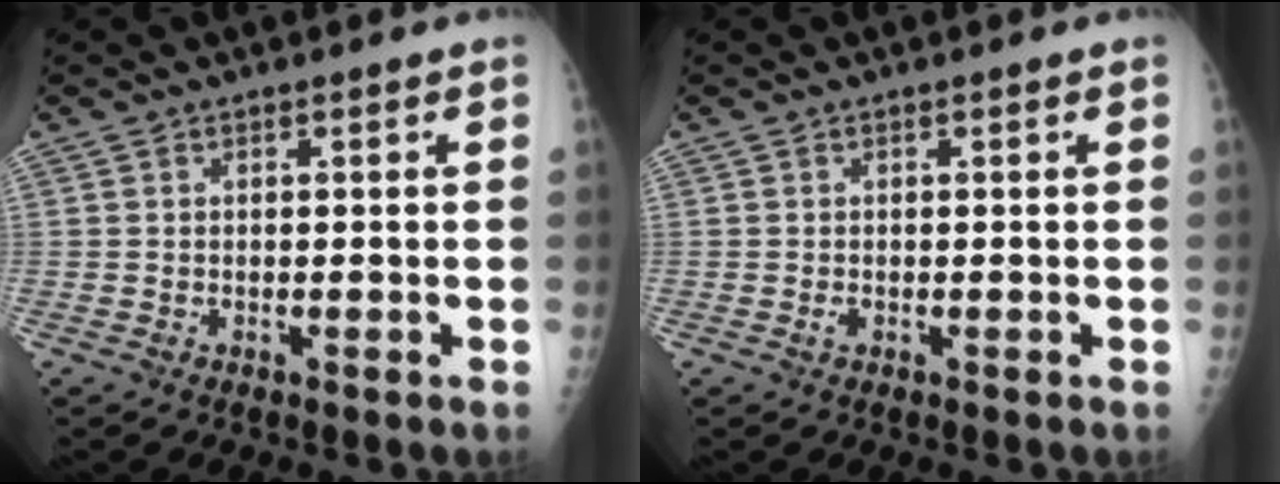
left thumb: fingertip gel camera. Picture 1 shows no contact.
{"total": 0.8, "force": [-0.2, 0.5, 0.6], "torque": [-0.012, 0.002, -0.004]}